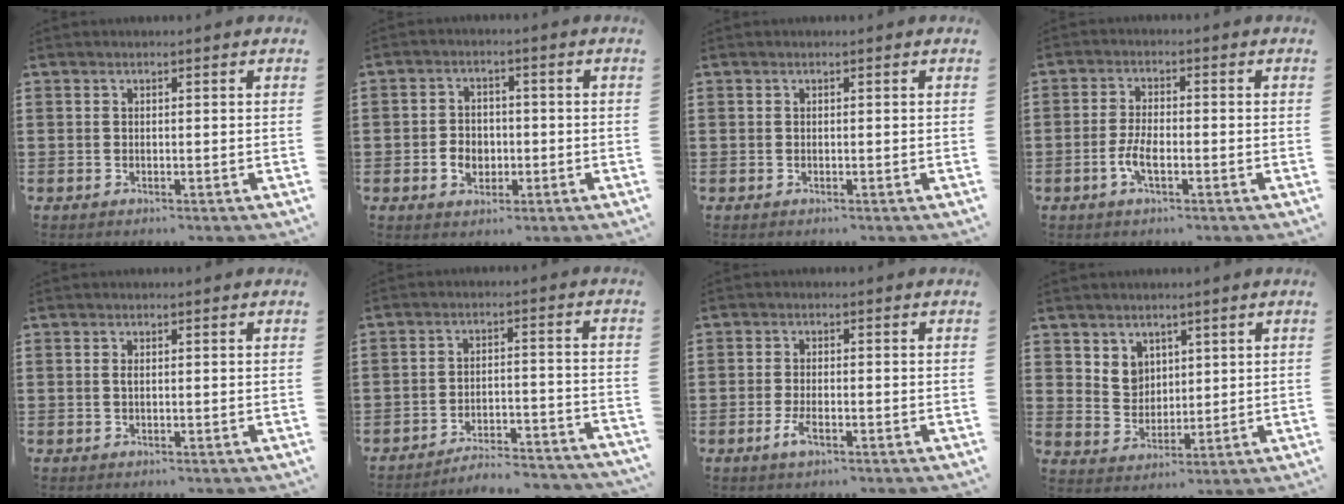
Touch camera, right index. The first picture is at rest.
{"total": 3.7, "force": [-1.1, 2.9, 2.2], "torque": [-0.048, 0.004, -0.021]}
{"total": 0.0}
{"total": 3.9, "force": [-1.5, 1.2, 3.4], "torque": [-0.079, -0.007, -0.031]}
{"total": 0.7, "force": [0.1, 0.2, 0.7], "torque": [-0.015, -0.002, 0.001]}
{"total": 5.0, "force": [-4.9, 0.1, 1.0], "torque": [-0.020, 0.002, -0.100]}
{"total": 3.0, "force": [-1.4, 0.8, 2.4], "torque": [-0.056, -0.008, -0.029]}
{"total": 4.9, "force": [3.1, 3.8, 0.8], "torque": [-0.027, 0.003, 0.057]}